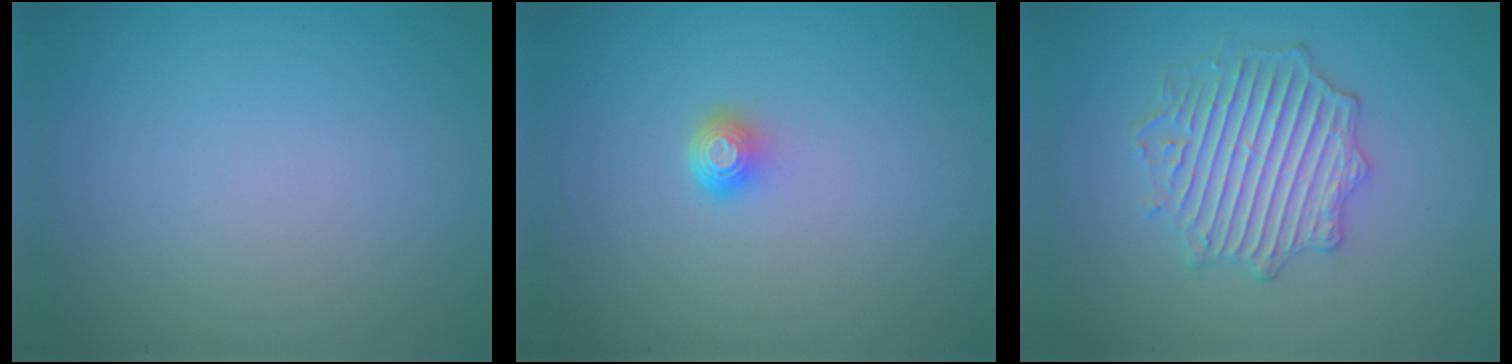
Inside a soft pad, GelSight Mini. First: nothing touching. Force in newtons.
{"total": 1.6, "press": 1.2, "slide": 1.0}
{"total": 4.1, "press": 4.1, "slide": 0.6}